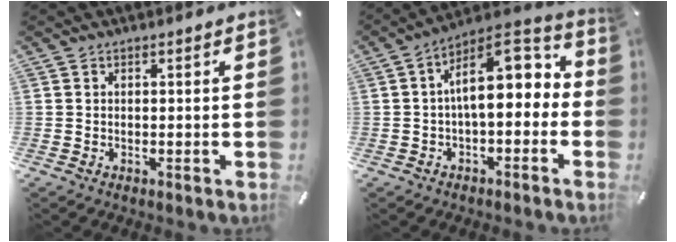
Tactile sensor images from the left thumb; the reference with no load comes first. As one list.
[{"total": 14.0, "force": [2.5, 7.1, 11.8], "torque": [-0.168, -0.016, 0.044]}]